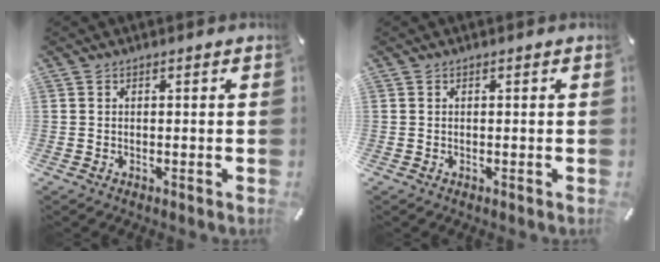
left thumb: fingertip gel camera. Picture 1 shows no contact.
{"total": 0.0}